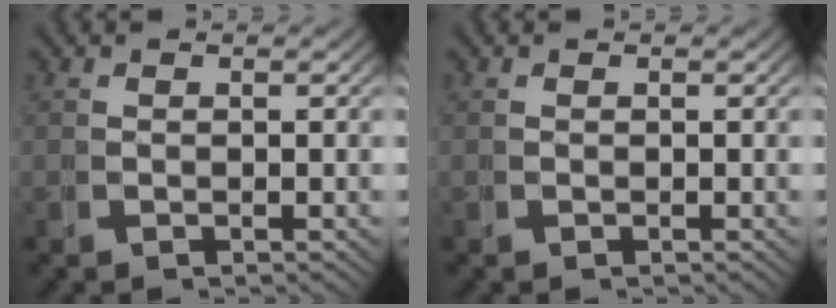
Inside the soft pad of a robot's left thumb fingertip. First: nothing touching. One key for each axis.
{"total": 0.0}